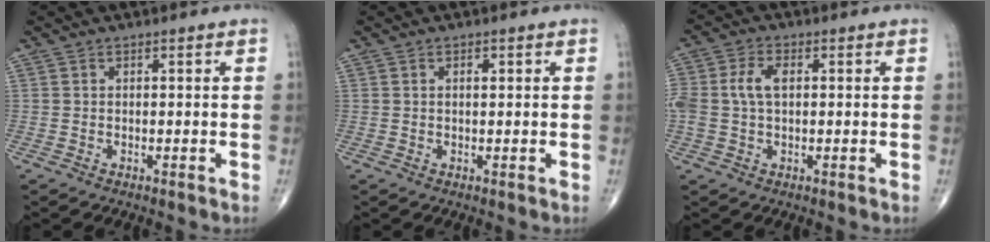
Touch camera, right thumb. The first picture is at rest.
{"total": 1.1, "force": [0.4, 0.5, 0.9], "torque": [-0.014, 0.001, 0.005]}
{"total": 6.0, "force": [0.7, 3.5, 4.8], "torque": [-0.123, 0.016, 0.014]}